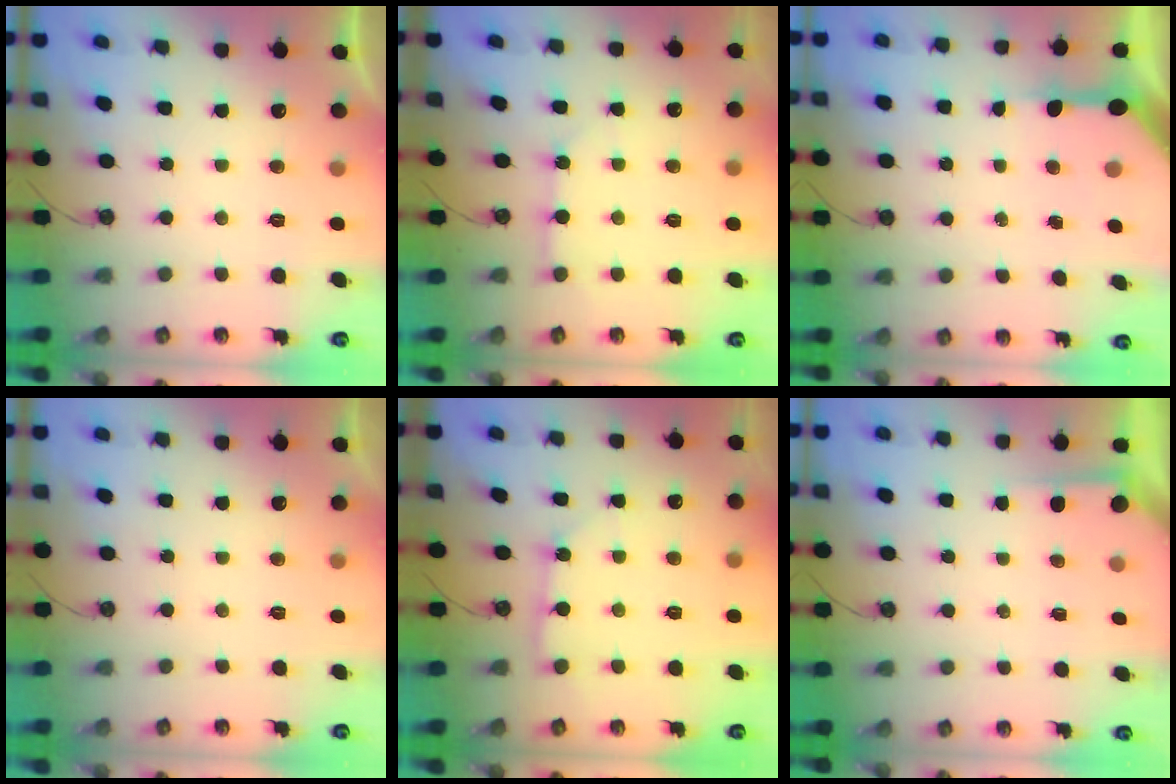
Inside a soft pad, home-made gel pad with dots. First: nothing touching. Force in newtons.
{"total": 4.3, "press": 4.3, "slide": 0.3}
{"total": 8.2, "press": 8.2, "slide": 0.9}
{"total": 0.0}
{"total": 3.8, "press": 3.8, "slide": 0.3}
{"total": 1.8, "press": 1.8, "slide": 0.3}